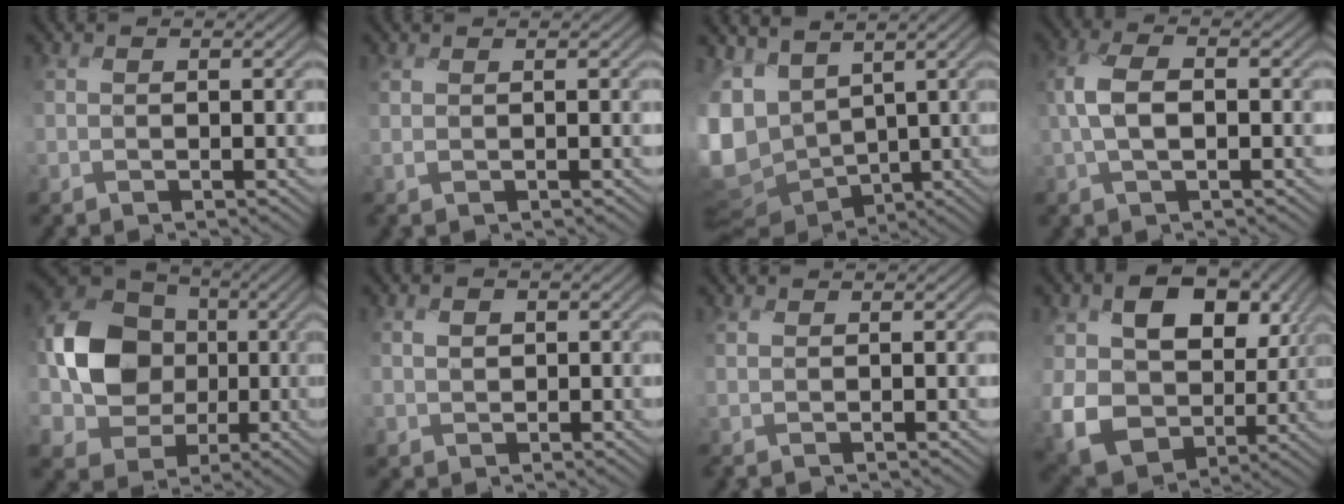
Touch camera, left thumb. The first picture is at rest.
{"total": 0.5, "force": [0.4, 0.0, 0.3], "torque": [-0.011, 0.002, 0.009]}
{"total": 11.7, "force": [1.4, 9.4, 6.8], "torque": [-0.219, -0.028, 0.053]}
{"total": 6.0, "force": [-0.4, 3.2, 5.0], "torque": [-0.122, 0.006, -0.017]}
{"total": 11.4, "force": [-0.7, 10.0, 5.5], "torque": [-0.123, -0.001, -0.033]}
{"total": 1.7, "force": [-0.1, 1.6, 0.6], "torque": [-0.018, -0.003, -0.004]}
{"total": 0.7, "force": [0.5, -0.4, 0.2], "torque": [-0.006, 0.004, 0.011]}
{"total": 14.9, "force": [2.0, 11.6, 9.1], "torque": [-0.204, -0.019, 0.043]}